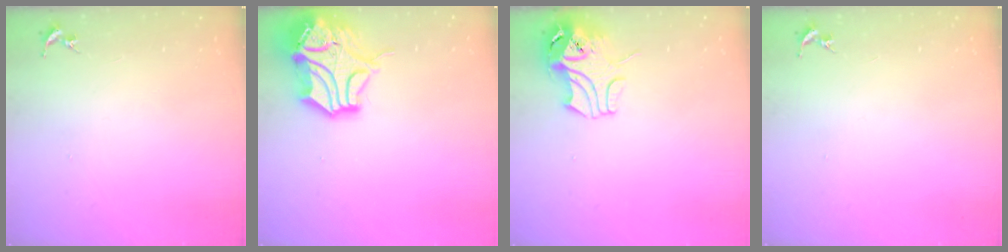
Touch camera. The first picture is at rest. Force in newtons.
{"total": 16.4, "press": 16.3, "slide": 2.2}
{"total": 9.8, "press": 9.7, "slide": 1.6}
{"total": 0.0}